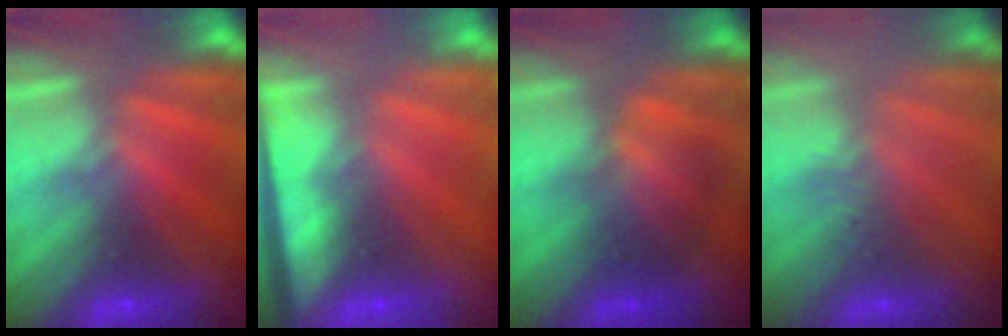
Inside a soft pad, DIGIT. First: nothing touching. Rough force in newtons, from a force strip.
{"total": 7.5}
{"total": 2.1}
{"total": 2.9}